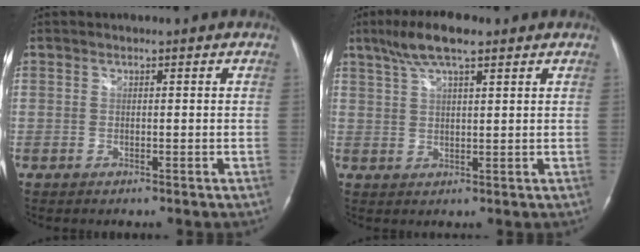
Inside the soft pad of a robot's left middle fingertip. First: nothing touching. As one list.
[{"total": 7.6, "force": [5.1, 1.5, 5.4], "torque": [-0.108, 0.020, 0.091]}]